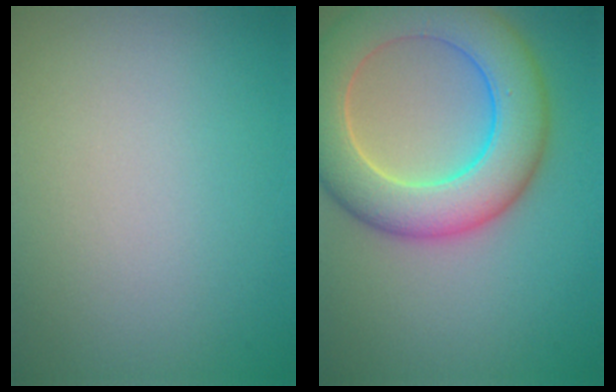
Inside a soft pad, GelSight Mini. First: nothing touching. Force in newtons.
{"total": 9.2, "press": 9.1, "slide": 0.3}